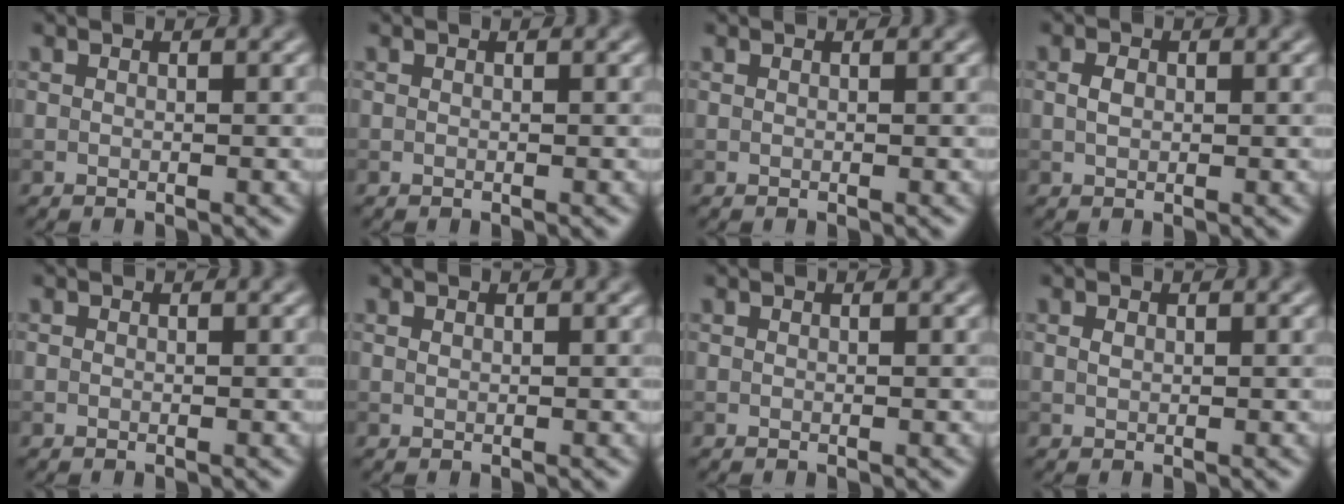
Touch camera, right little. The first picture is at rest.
{"total": 0.0}
{"total": 0.0}
{"total": 1.2, "force": [0.1, 0.9, 0.8], "torque": [-0.018, 0.002, 0.001]}
{"total": 0.0}
{"total": 0.0}
{"total": 0.0}
{"total": 0.5, "force": [0.2, 0.4, 0.4], "torque": [-0.008, 0.001, 0.003]}